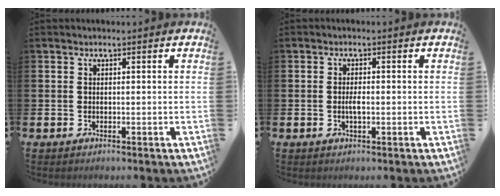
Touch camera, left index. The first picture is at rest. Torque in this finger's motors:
{"motor_torque": [0.22, 0.08, 0.06, 0.03]}